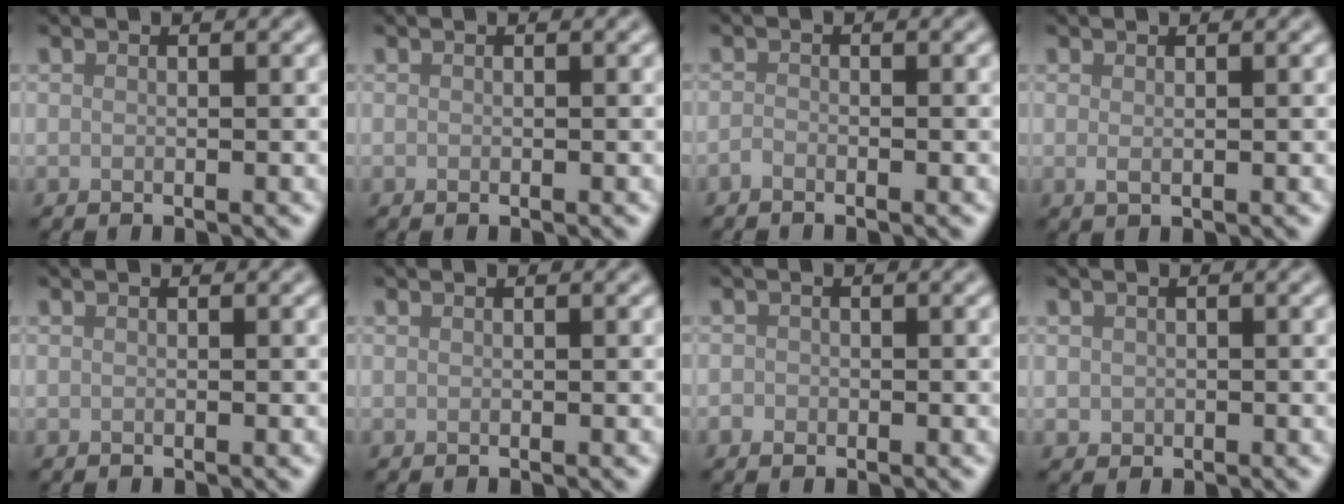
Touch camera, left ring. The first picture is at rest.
{"total": 0.0}
{"total": 0.7, "force": [-0.6, 0.2, 0.3], "torque": [-0.003, -0.002, -0.015]}
{"total": 0.7, "force": [0.2, 0.3, 0.6], "torque": [-0.012, -0.001, 0.003]}
{"total": 0.0}
{"total": 0.0}
{"total": 0.9, "force": [-0.4, 0.8, 0.1], "torque": [0.003, -0.003, -0.009]}
{"total": 0.9, "force": [0.0, 0.9, 0.2], "torque": [0.002, -0.005, -0.002]}